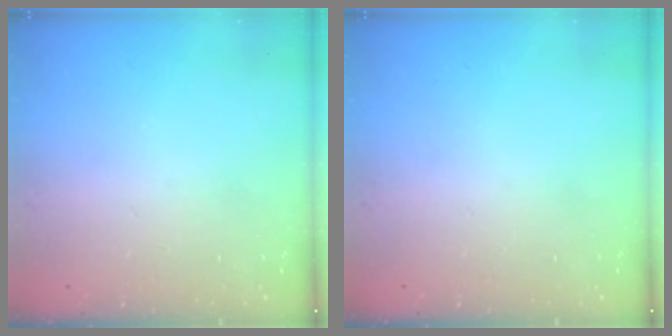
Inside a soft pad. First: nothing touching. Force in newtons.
{"total": 0.0}